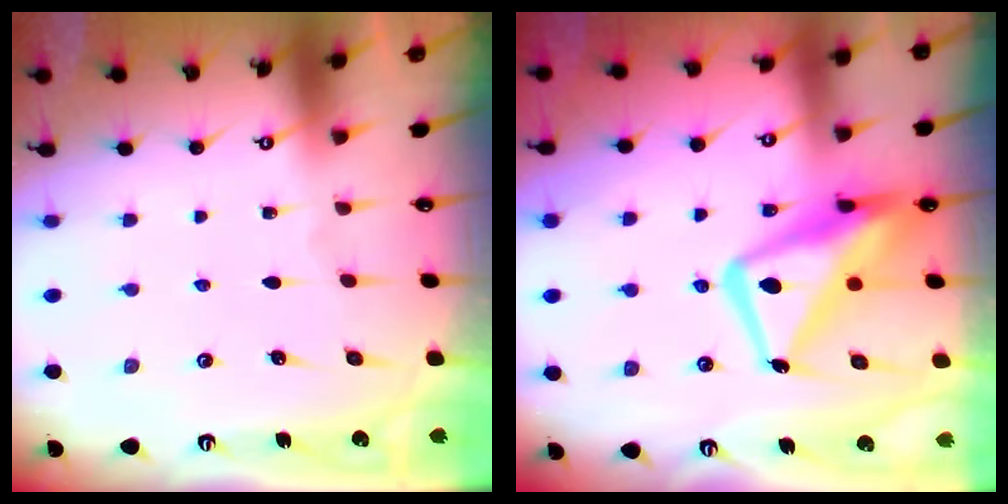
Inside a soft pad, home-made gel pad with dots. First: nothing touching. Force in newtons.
{"total": 15.5, "press": 15.5, "slide": 1.4}